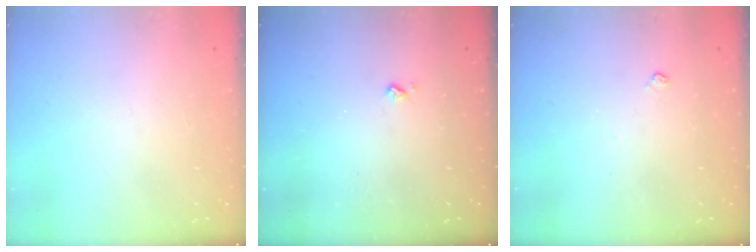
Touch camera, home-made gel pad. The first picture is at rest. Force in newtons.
{"total": 2.7, "press": 2.7, "slide": 0.4}
{"total": 3.2, "press": 3.1, "slide": 0.5}